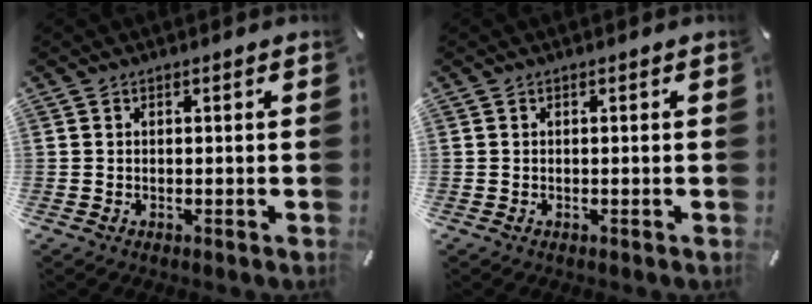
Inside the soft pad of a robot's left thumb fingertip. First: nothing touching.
{"total": 0.0}